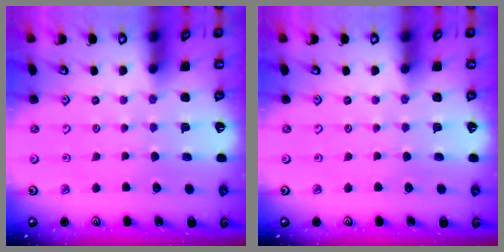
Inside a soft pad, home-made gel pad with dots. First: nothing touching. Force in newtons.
{"total": 0.0}